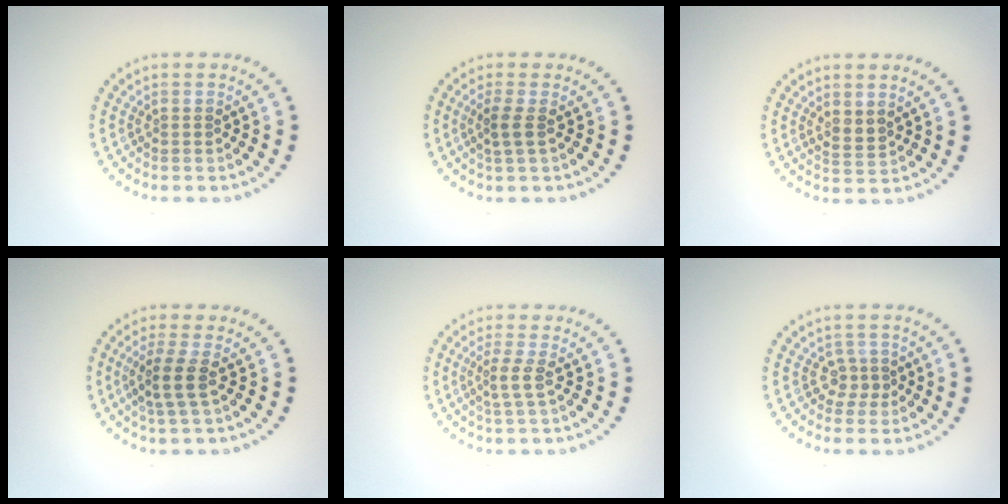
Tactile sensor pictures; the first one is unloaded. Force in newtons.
{"total": 1.6, "press": 1.3, "slide": 0.9}
{"total": 1.5, "press": 1.2, "slide": 0.9}
{"total": 2.4, "press": 1.9, "slide": 1.4}
{"total": 1.8, "press": 1.3, "slide": 1.2}
{"total": 1.6, "press": 1.2, "slide": 1.1}